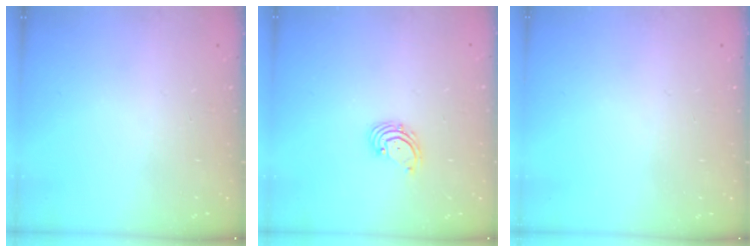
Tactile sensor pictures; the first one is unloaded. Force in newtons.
{"total": 2.6, "press": 2.5, "slide": 0.6}
{"total": 0.0}